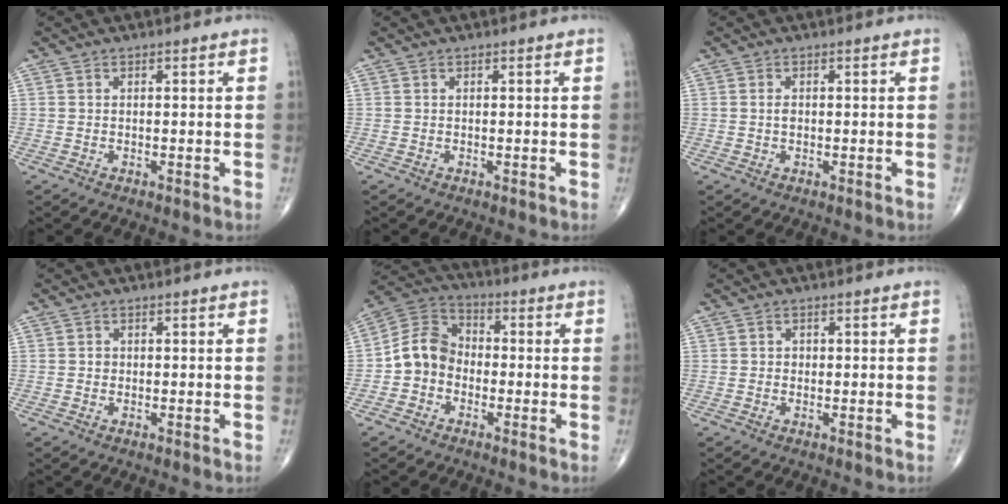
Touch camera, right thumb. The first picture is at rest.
{"total": 0.0}
{"total": 1.2, "force": [0.0, 0.8, 0.9], "torque": [-0.015, 0.001, -0.001]}
{"total": 0.5, "force": [0.0, 0.5, 0.1], "torque": [0.001, 0.002, 0.000]}
{"total": 8.8, "force": [-1.9, 7.3, 4.5], "torque": [-0.068, 0.037, -0.052]}
{"total": 0.9, "force": [0.0, 0.8, 0.4], "torque": [-0.001, 0.002, -0.002]}